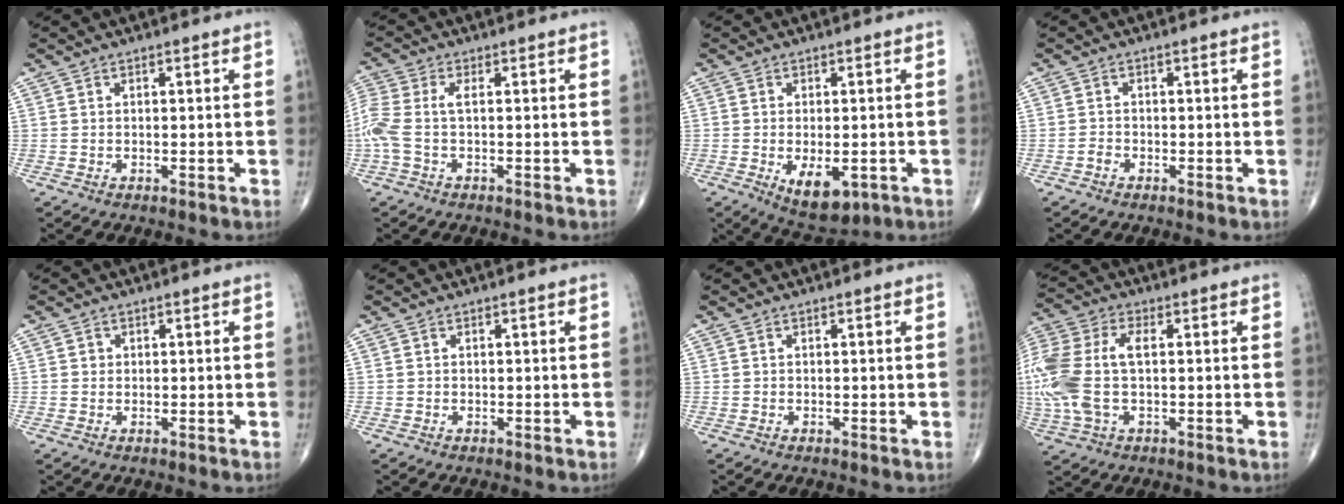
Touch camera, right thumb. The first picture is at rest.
{"total": 7.2, "force": [-0.8, 2.9, 6.5], "torque": [-0.188, 0.017, -0.019]}
{"total": 8.0, "force": [-2.5, 4.1, 6.4], "torque": [-0.088, -0.006, -0.024]}
{"total": 1.0, "force": [-0.7, 0.6, 0.4], "torque": [-0.004, 0.002, -0.017]}
{"total": 0.9, "force": [0.1, 0.9, 0.2], "torque": [0.002, 0.002, 0.001]}
{"total": 0.0}
{"total": 0.0}
{"total": 16.7, "force": [-0.1, 9.0, 14.0], "torque": [-0.364, 0.013, 0.000]}